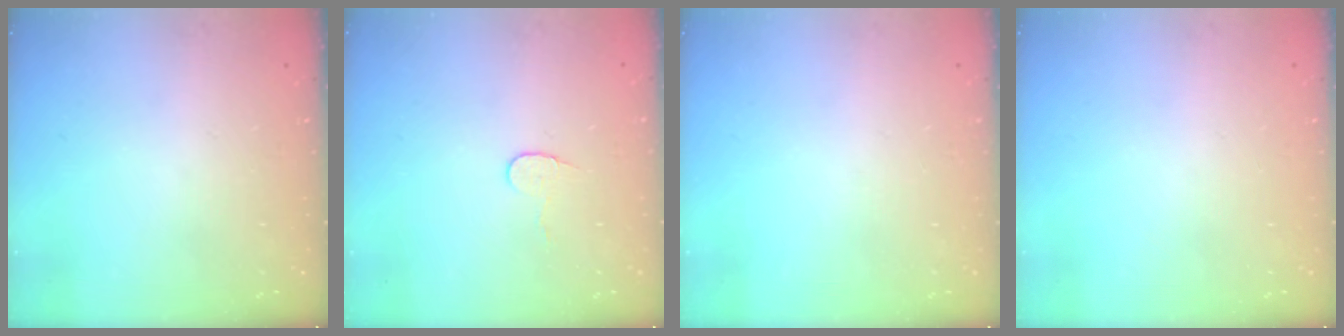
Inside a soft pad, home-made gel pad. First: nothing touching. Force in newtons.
{"total": 5.6, "press": 5.6, "slide": 0.5}
{"total": 0.0}
{"total": 0.0}